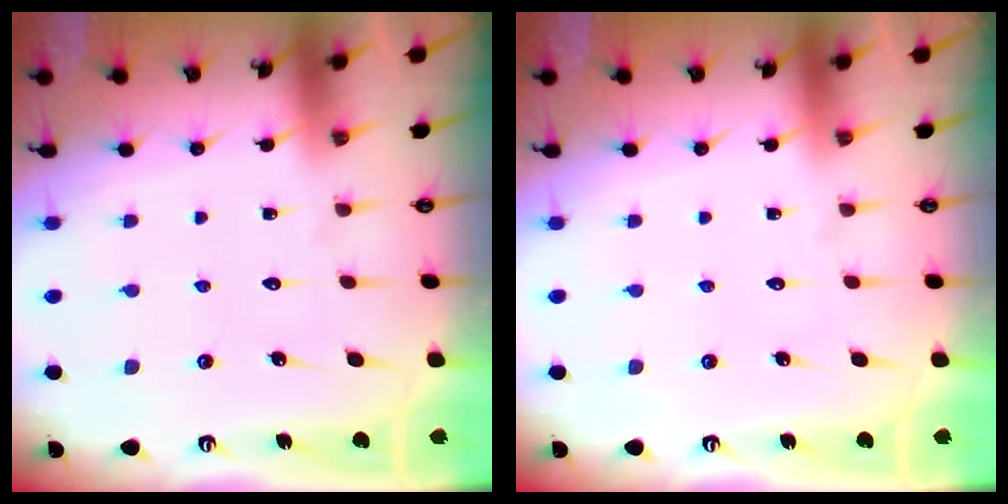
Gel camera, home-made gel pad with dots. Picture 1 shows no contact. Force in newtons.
{"total": 0.0}